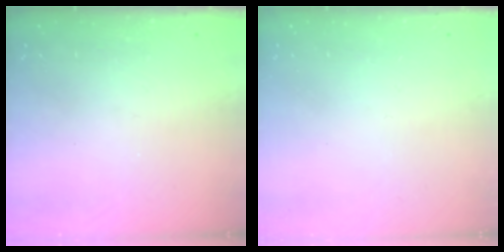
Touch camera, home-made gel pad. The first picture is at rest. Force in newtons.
{"total": 0.0}